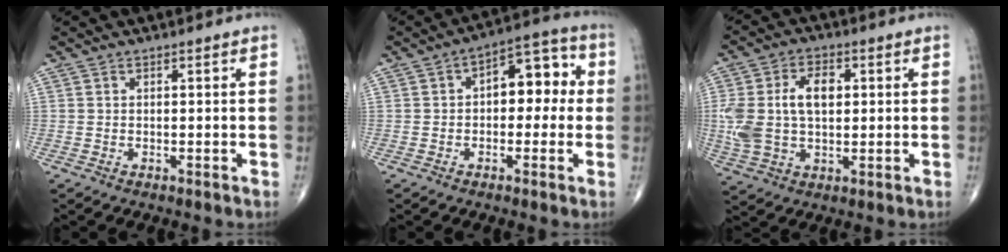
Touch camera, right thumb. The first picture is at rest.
{"total": 9.6, "force": [0.6, 5.8, 7.7], "torque": [-0.067, 0.033, -0.003]}
{"total": 12.7, "force": [1.5, 7.7, 10.0], "torque": [-0.201, 0.016, 0.032]}